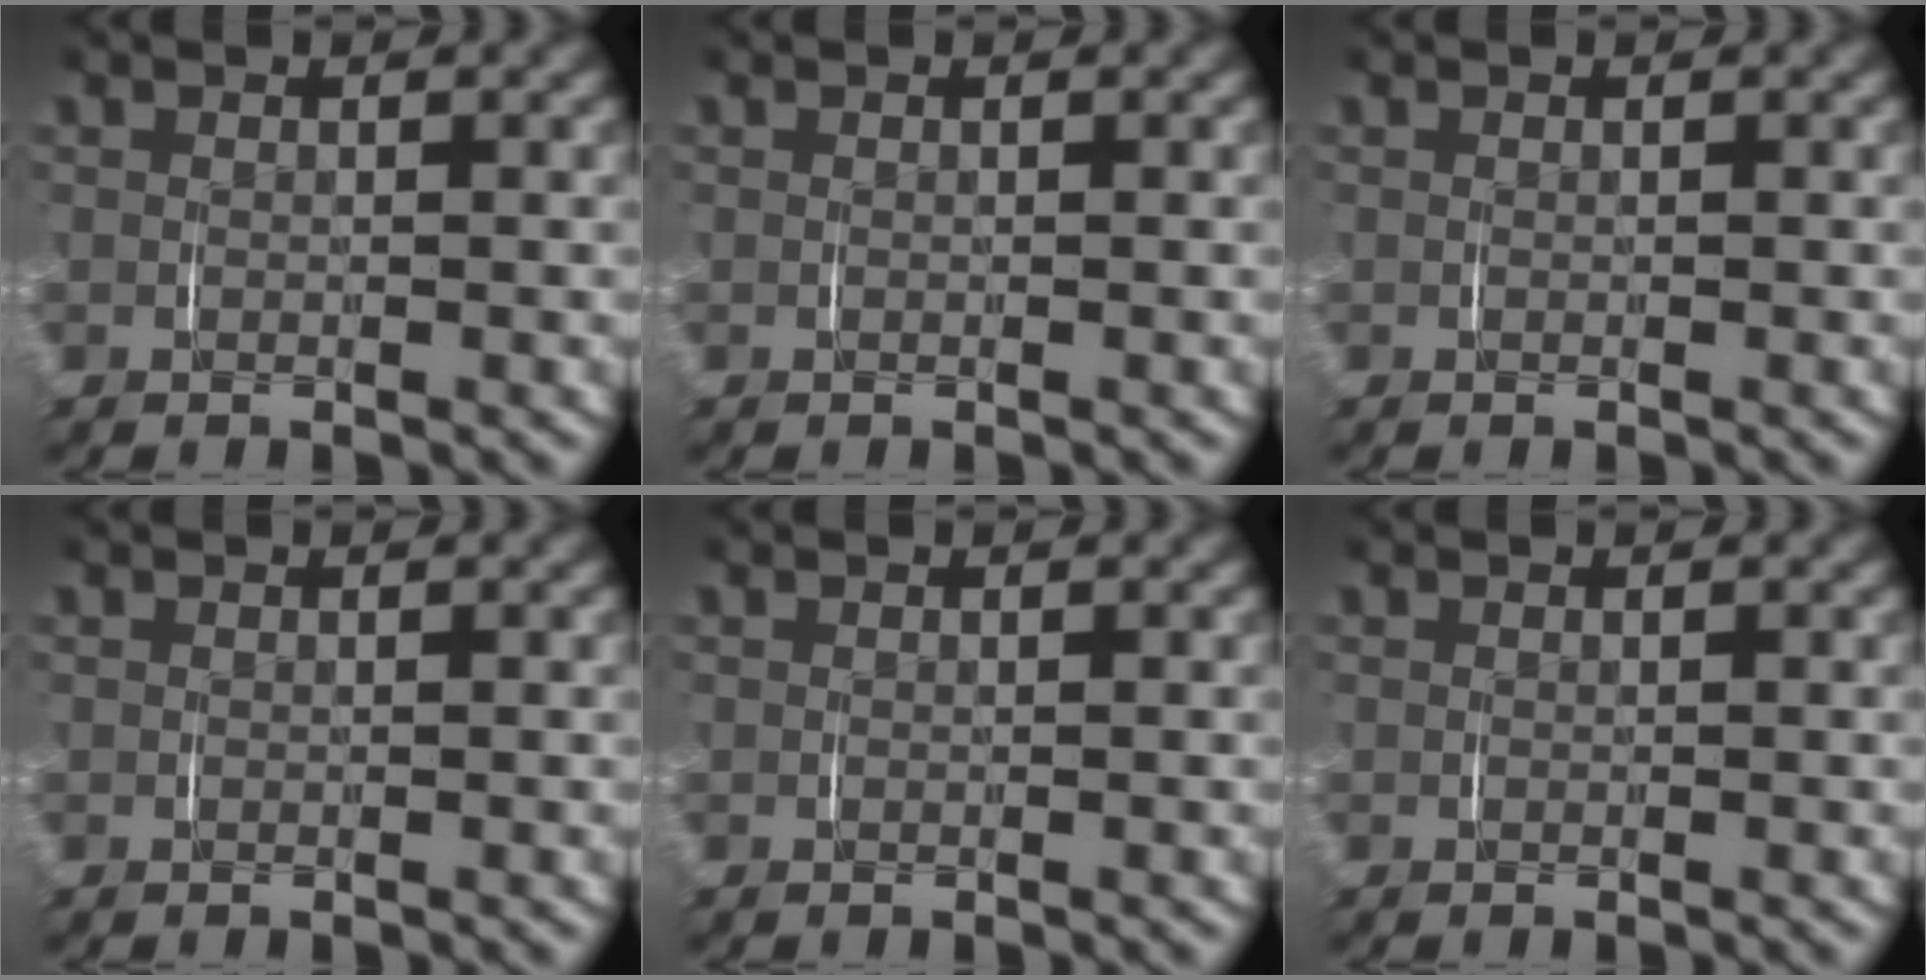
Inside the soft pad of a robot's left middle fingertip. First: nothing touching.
{"total": 0.0}
{"total": 0.0}
{"total": 0.0}
{"total": 0.0}
{"total": 0.0}